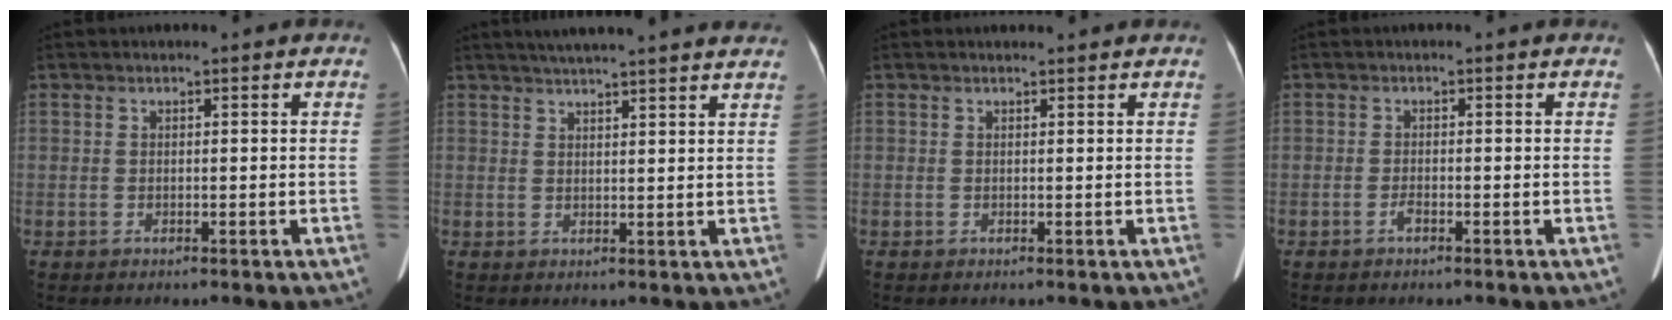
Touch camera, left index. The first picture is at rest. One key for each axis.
{"total": 15.3, "fx": 13.7, "fy": 0.3, "fz": 6.8, "tx": -0.108, "ty": 0.022, "tz": 0.170}
{"total": 1.3, "fx": 1.2, "fy": 0.3, "fz": 0.1, "tx": -0.013, "ty": 0.010, "tz": 0.013}
{"total": 1.2, "fx": -1.1, "fy": 0.1, "fz": 0.5, "tx": -0.014, "ty": -0.007, "tz": -0.016}